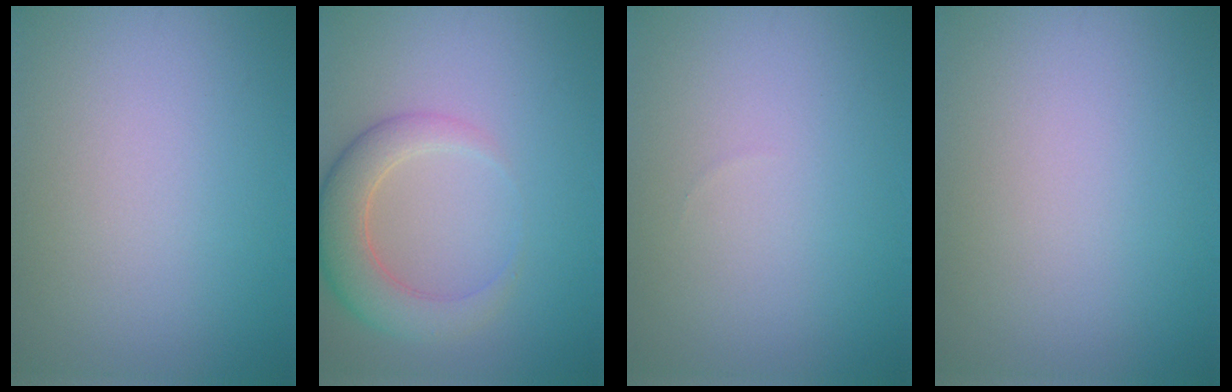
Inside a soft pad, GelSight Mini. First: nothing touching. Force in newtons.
{"total": 4.8, "press": 4.7, "slide": 0.5}
{"total": 0.0}
{"total": 0.0}